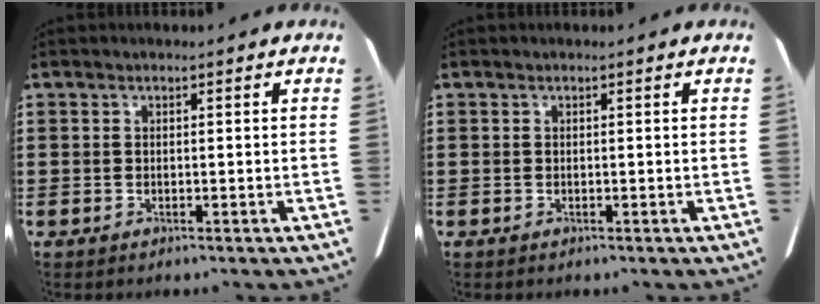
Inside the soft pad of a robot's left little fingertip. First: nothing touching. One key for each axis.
{"total": 0.0}